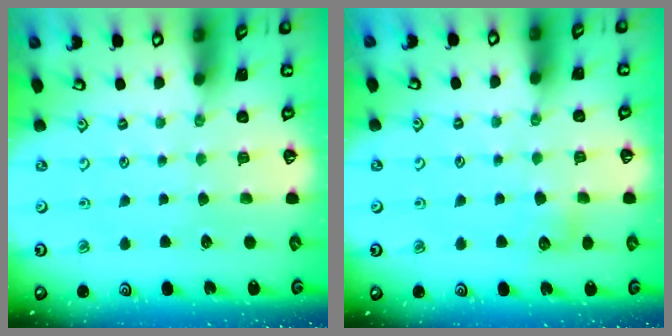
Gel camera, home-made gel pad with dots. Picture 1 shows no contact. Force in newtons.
{"total": 7.0, "press": 7.0, "slide": 0.7}